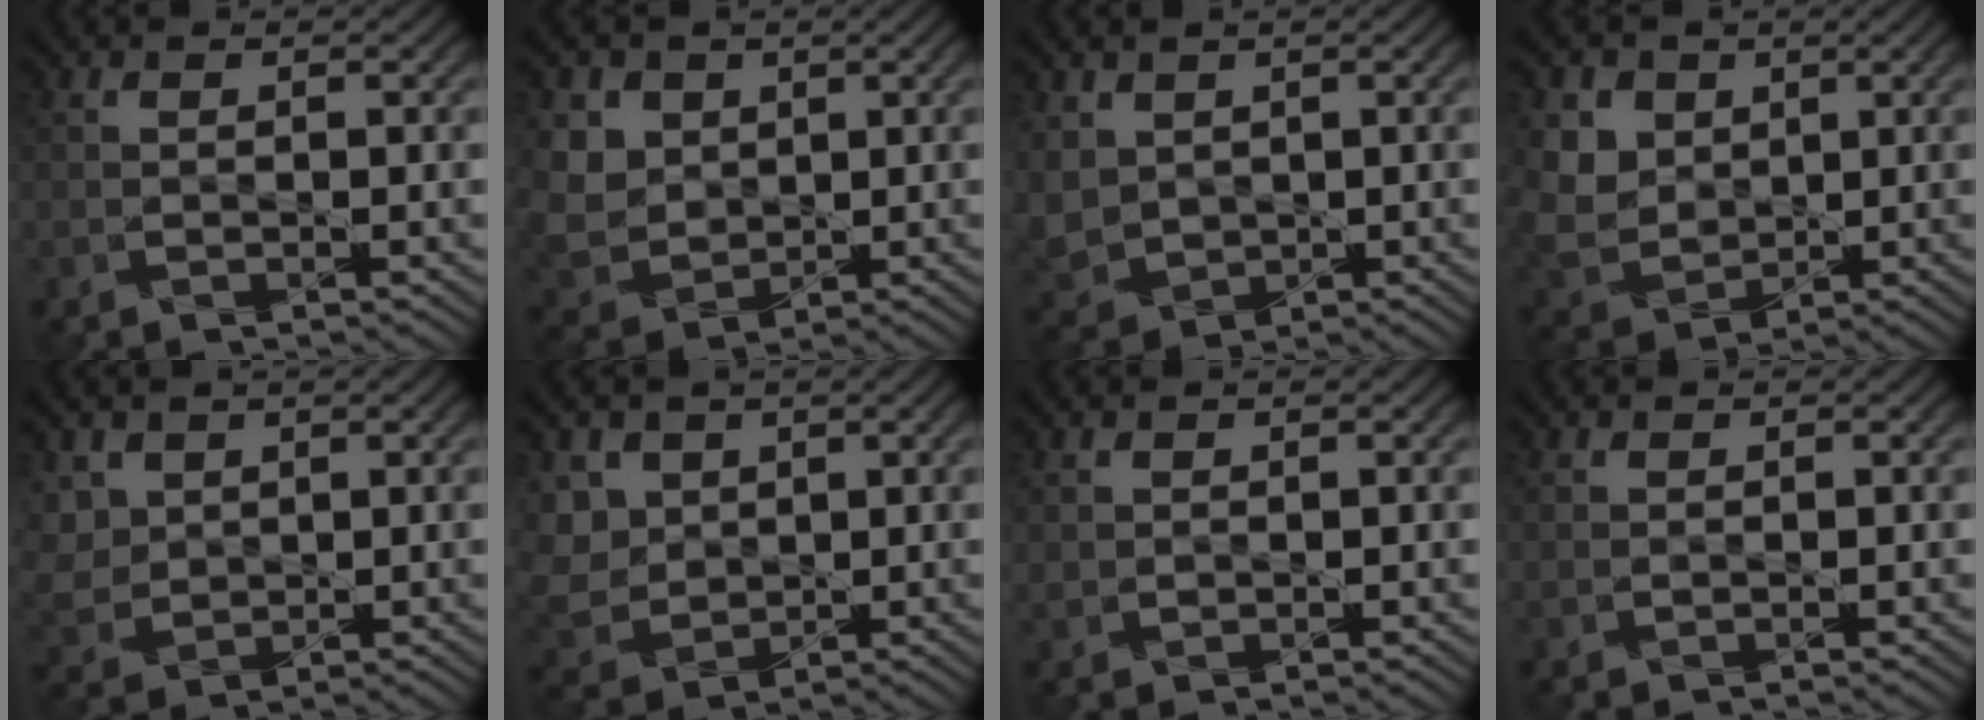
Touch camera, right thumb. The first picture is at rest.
{"total": 5.3, "force": [2.0, 4.6, 1.7], "torque": [-0.069, -0.009, 0.044]}
{"total": 4.9, "force": [1.0, 3.9, 2.7], "torque": [-0.092, -0.015, 0.026]}
{"total": 5.8, "force": [2.2, 4.9, 2.1], "torque": [-0.082, -0.008, 0.047]}
{"total": 3.4, "force": [1.6, 2.9, 1.0], "torque": [-0.039, -0.009, 0.035]}
{"total": 4.9, "force": [1.7, 4.2, 1.8], "torque": [-0.073, -0.007, 0.036]}
{"total": 1.0, "force": [0.4, 0.8, 0.4], "torque": [-0.019, -0.003, 0.013]}
{"total": 0.0}